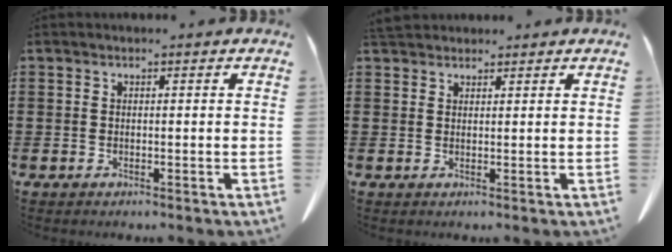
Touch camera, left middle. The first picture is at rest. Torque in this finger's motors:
{"motor_torque": [0.31, 0.16, 0.08, 0.06]}